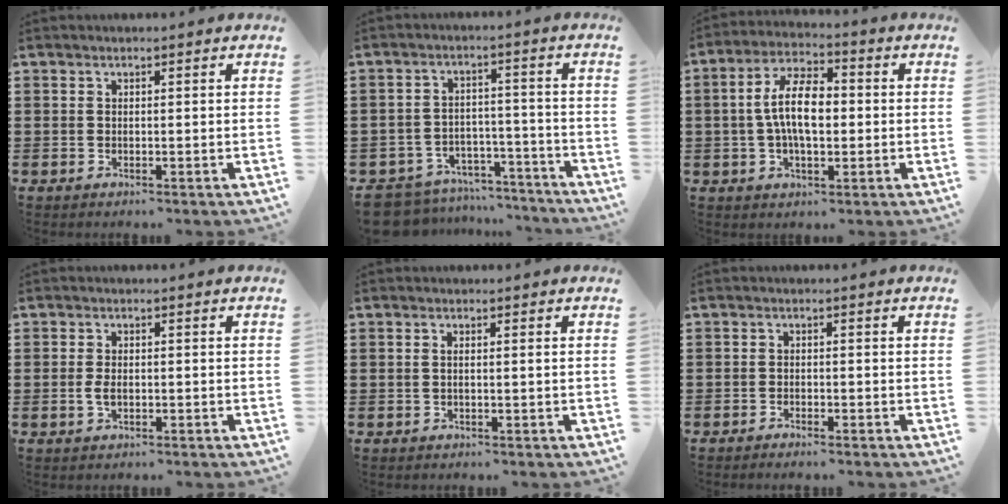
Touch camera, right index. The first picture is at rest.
{"total": 6.5, "force": [-6.1, 1.8, 1.0], "torque": [-0.036, 0.015, -0.124]}
{"total": 9.2, "force": [0.0, 4.2, 8.1], "torque": [-0.172, 0.008, -0.005]}
{"total": 2.1, "force": [-0.5, 1.0, 1.8], "torque": [-0.044, -0.004, -0.010]}
{"total": 0.8, "force": [-0.1, 0.0, 0.8], "torque": [-0.016, -0.002, -0.002]}
{"total": 1.1, "force": [-1.1, 0.0, 0.1], "torque": [-0.006, 0.001, -0.022]}